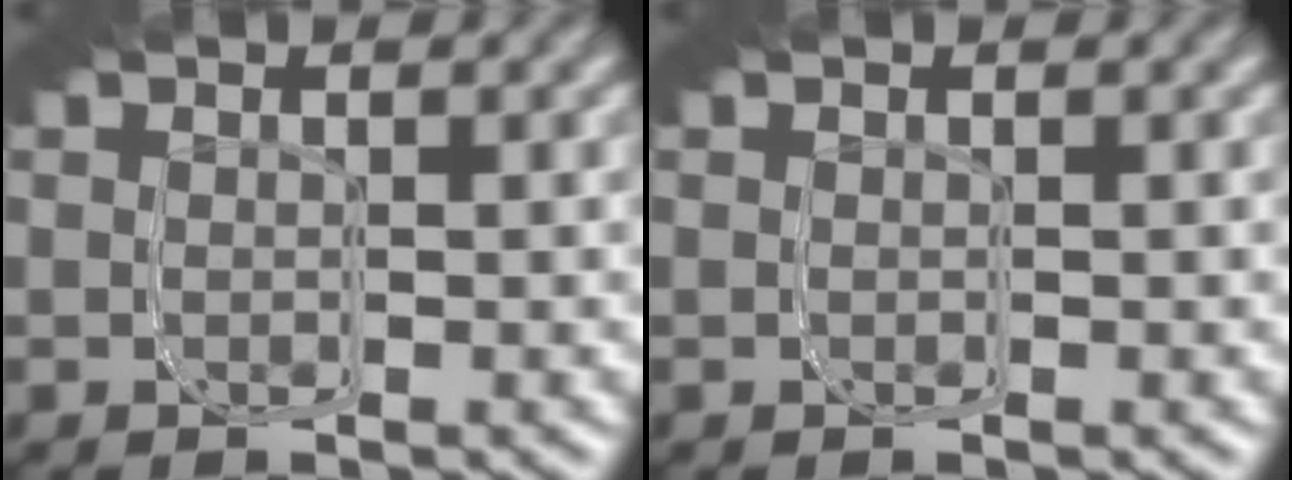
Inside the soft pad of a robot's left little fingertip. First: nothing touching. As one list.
[{"total": 0.0}]